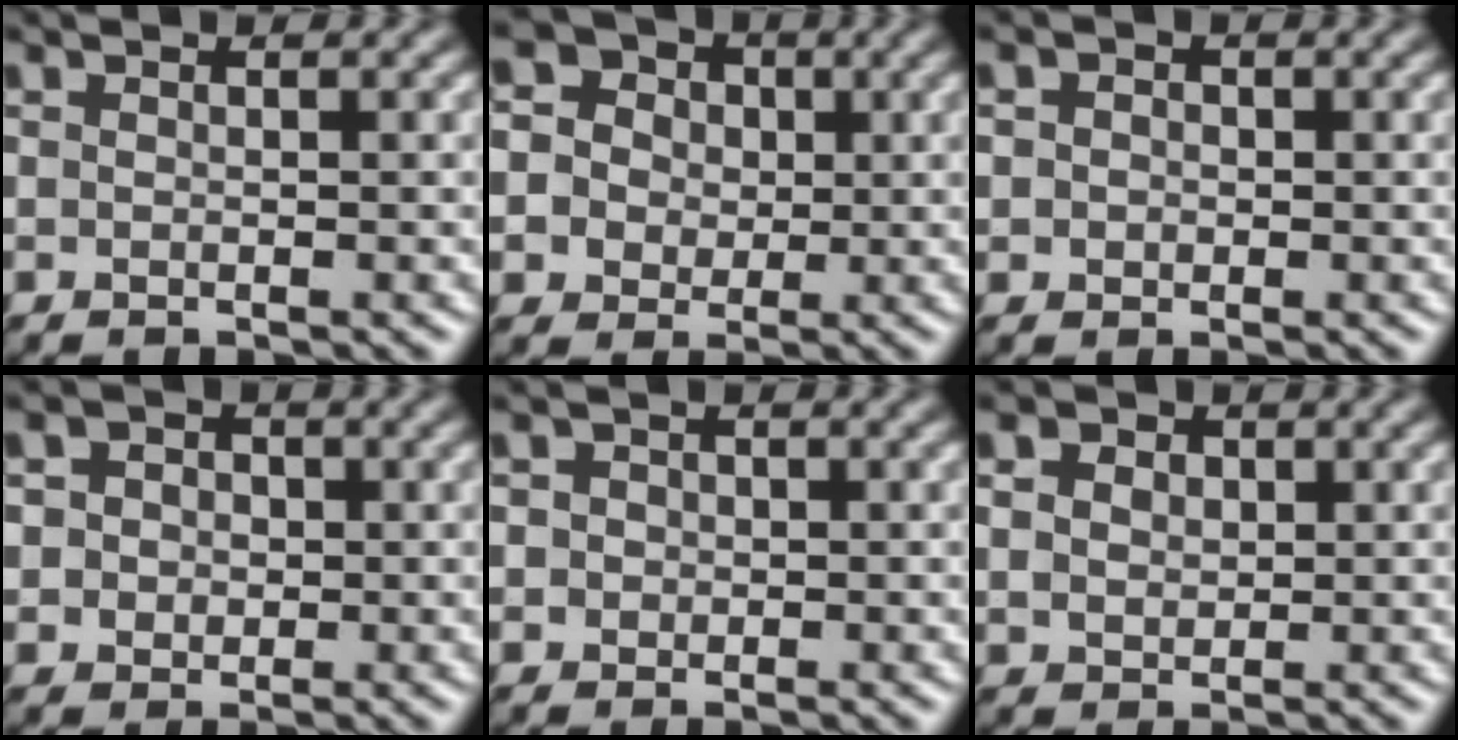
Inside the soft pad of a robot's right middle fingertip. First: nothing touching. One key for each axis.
{"total": 7.7, "fx": 1.5, "fy": 7.0, "fz": 2.8, "tx": -0.064, "ty": 0.037, "tz": 0.007}
{"total": 1.8, "fx": 0.4, "fy": 1.6, "fz": 0.7, "tx": -0.001, "ty": 0.009, "tz": -0.005}
{"total": 4.2, "fx": 1.2, "fy": 3.6, "fz": 1.8, "tx": -0.020, "ty": 0.017, "tz": 0.003}
{"total": 2.1, "fx": 0.5, "fy": 1.8, "fz": 0.8, "tx": 0.001, "ty": 0.012, "tz": -0.001}
{"total": 4.6, "fx": 2.0, "fy": 3.3, "fz": 2.3, "tx": -0.048, "ty": 0.016, "tz": 0.015}